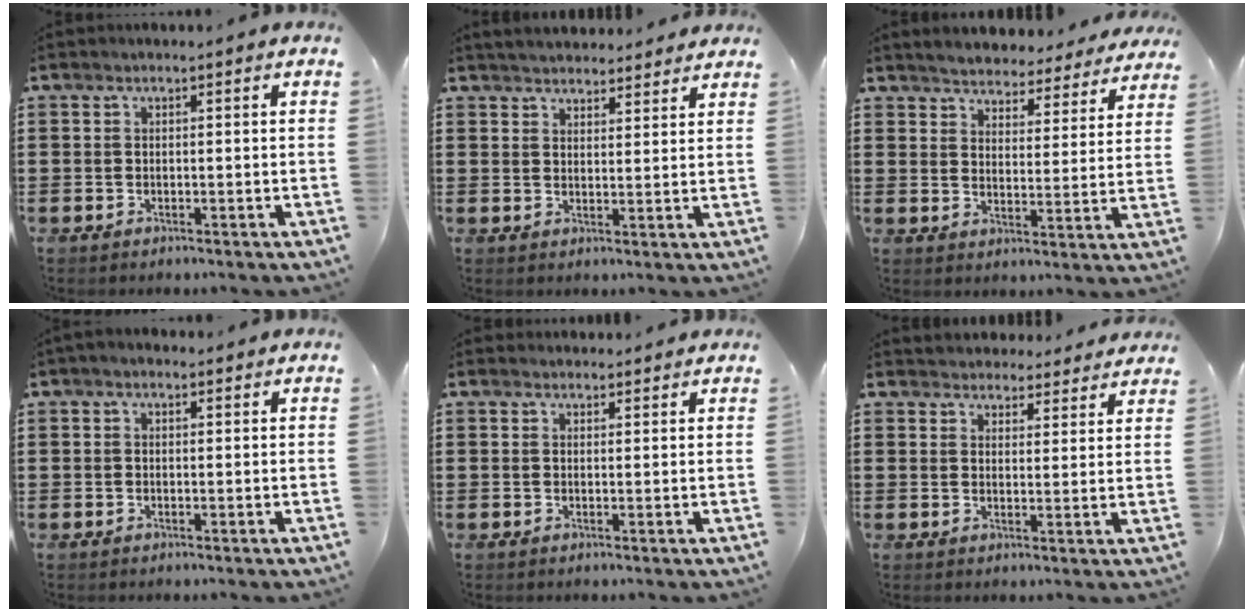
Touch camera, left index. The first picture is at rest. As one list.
[{"total": 3.2, "force": [3.2, 0.3, 0.2], "torque": [-0.013, -0.011, 0.059]}, {"total": 4.1, "force": [4.1, 0.1, -0.1], "torque": [-0.023, -0.030, 0.068]}, {"total": 1.1, "force": [0.6, 0.5, 0.7], "torque": [-0.014, 0.005, 0.011]}, {"total": 1.6, "force": [1.5, 0.4, 0.1], "torque": [-0.005, 0.002, 0.030]}, {"total": 3.6, "force": [3.5, 0.7, -0.1], "torque": [-0.003, -0.016, 0.063]}]